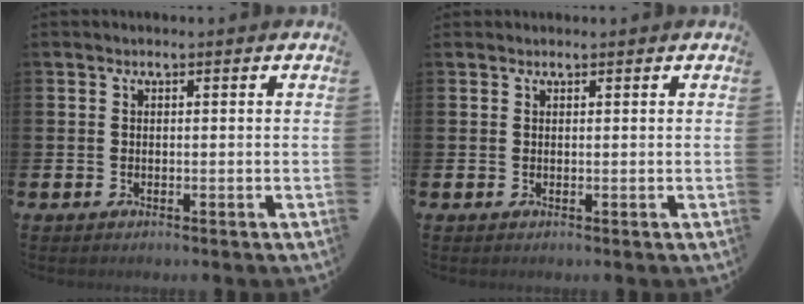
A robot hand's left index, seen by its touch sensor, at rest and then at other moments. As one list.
[{"total": 0.6, "force": [0.6, 0.1, -0.1], "torque": [0.010, -0.002, 0.009]}]